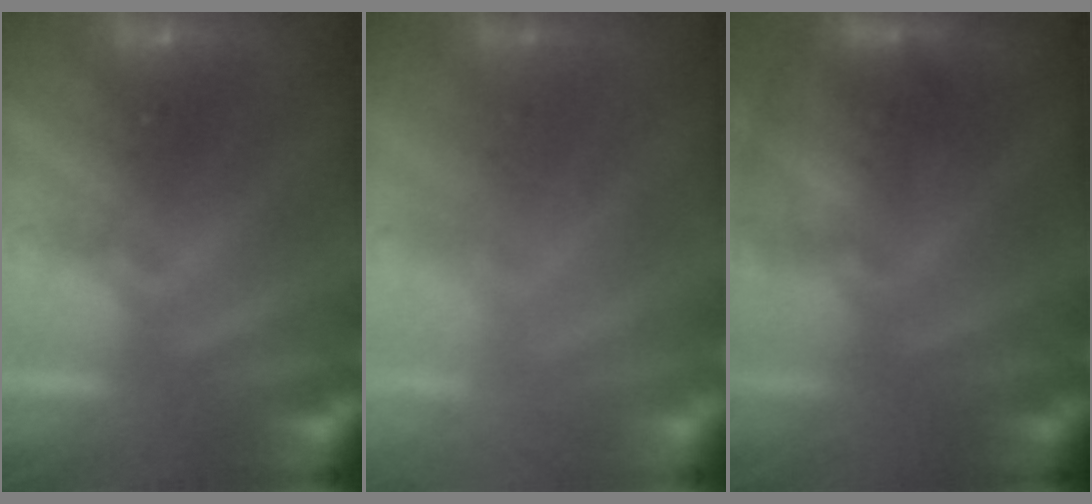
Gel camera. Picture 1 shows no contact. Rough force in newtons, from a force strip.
{"total": 2.3}
{"total": 4.8}